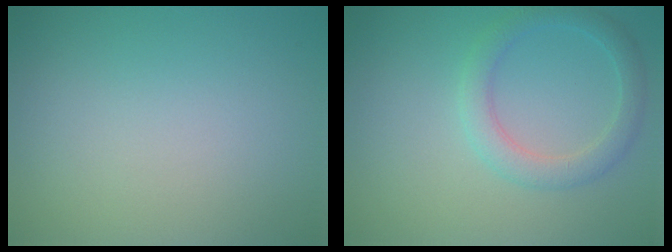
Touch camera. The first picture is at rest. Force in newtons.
{"total": 2.8, "press": 2.8, "slide": 0.1}